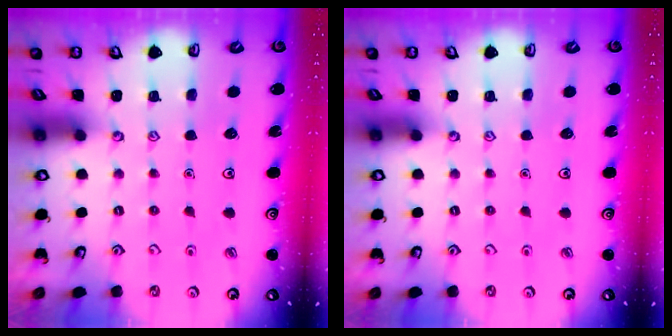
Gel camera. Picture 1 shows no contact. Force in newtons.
{"total": 0.0}